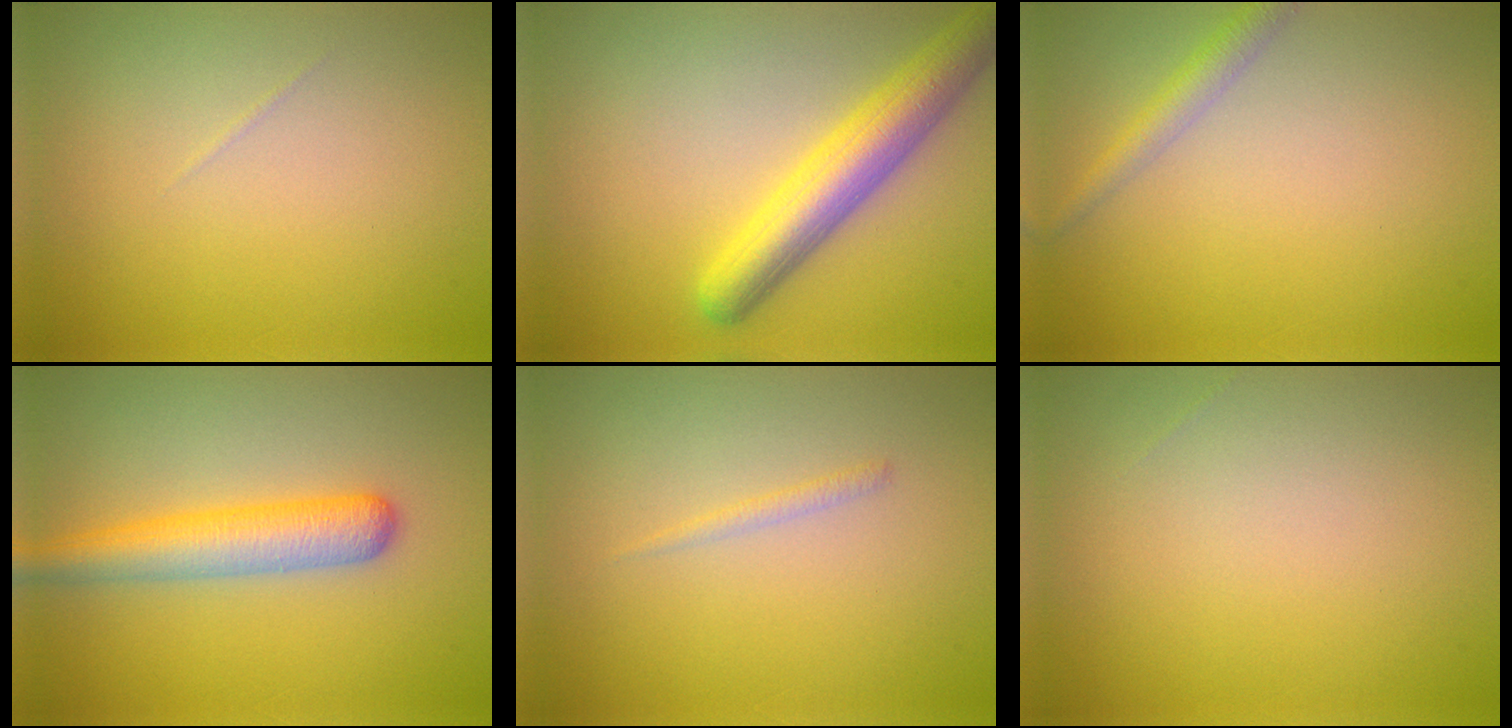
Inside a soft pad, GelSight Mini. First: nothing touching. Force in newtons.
{"total": 5.8, "press": 5.8, "slide": 0.3}
{"total": 2.0, "press": 2.0, "slide": 0.0}
{"total": 4.6, "press": 4.6, "slide": 0.2}
{"total": 0.7, "press": 0.7, "slide": 0.0}
{"total": 0.0}